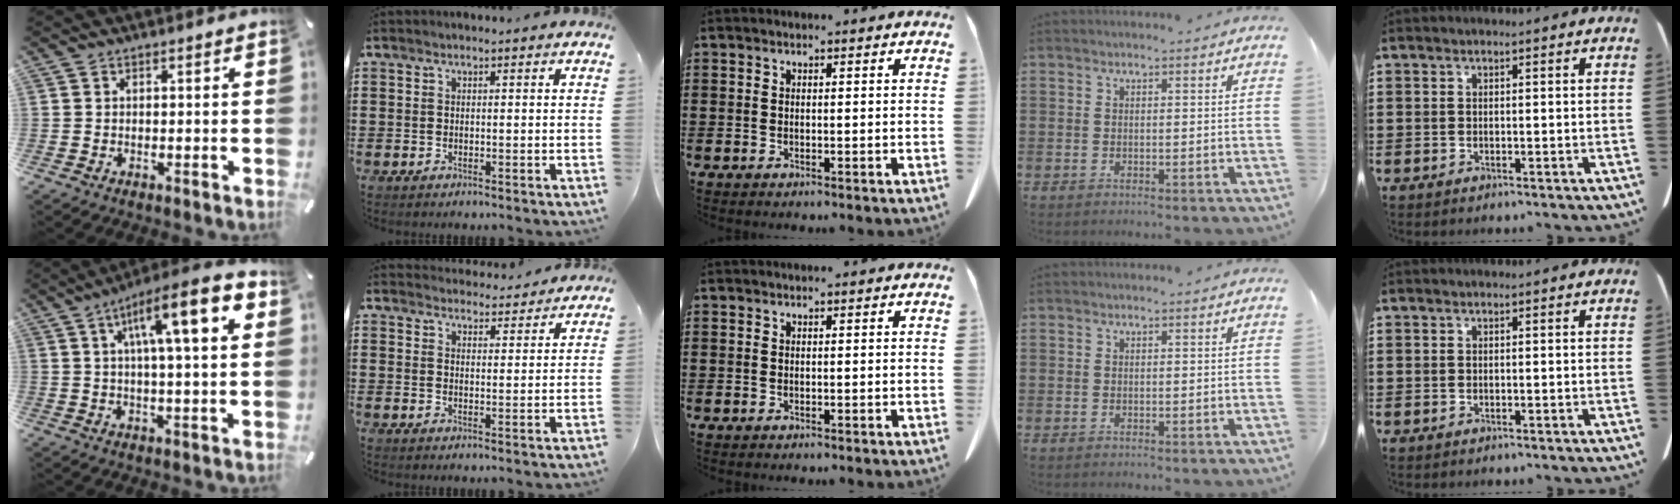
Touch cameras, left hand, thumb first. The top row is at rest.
{"thumb": {"total": 15.1, "force": [5.6, 3.0, 13.7], "torque": [-0.220, -0.020, 0.082]}, "index": {"total": 3.7, "force": [3.7, 0.4, 0.1], "torque": [-0.005, -0.019, 0.066]}}